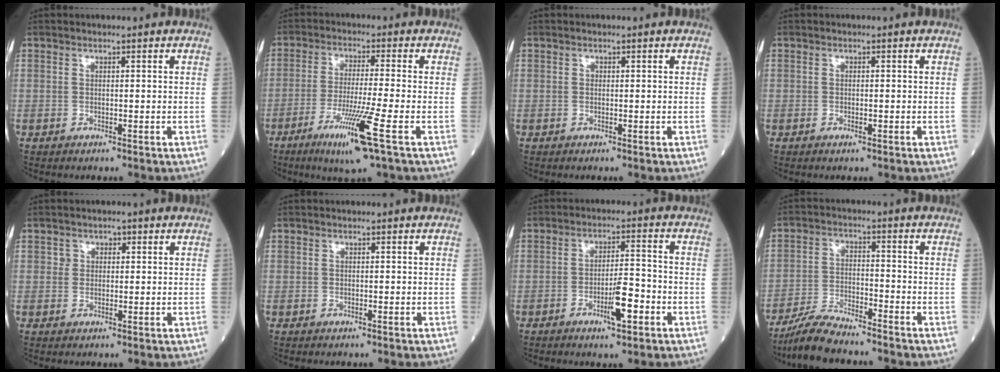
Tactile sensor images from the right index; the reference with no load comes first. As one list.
[{"total": 9.8, "force": [-4.7, -1.0, 8.5], "torque": [-0.157, -0.029, -0.089]}, {"total": 0.0}, {"total": 0.7, "force": [-0.4, 0.2, 0.6], "torque": [-0.009, -0.001, -0.007]}, {"total": 1.6, "force": [0.5, 1.5, 0.3], "torque": [0.004, 0.002, 0.003]}, {"total": 0.0}, {"total": 5.8, "force": [-2.6, 1.0, 5.1], "torque": [-0.086, 0.000, -0.043]}, {"total": 7.2, "force": [-6.6, 0.5, 2.8], "torque": [-0.058, -0.017, -0.127]}]